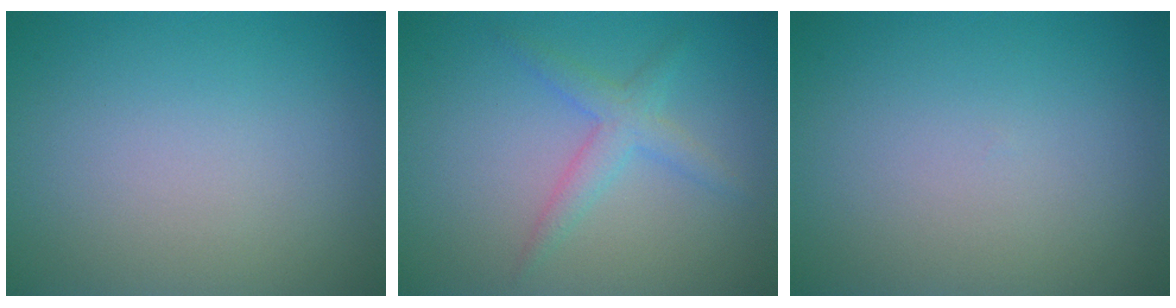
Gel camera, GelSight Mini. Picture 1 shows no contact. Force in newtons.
{"total": 2.4, "press": 2.4, "slide": 0.1}
{"total": 0.0}